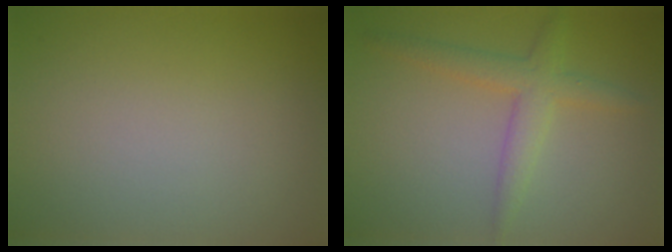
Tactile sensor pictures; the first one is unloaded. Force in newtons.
{"total": 3.0, "press": 3.0, "slide": 0.2}